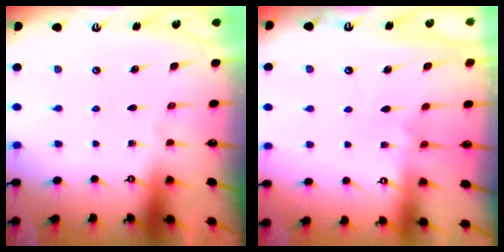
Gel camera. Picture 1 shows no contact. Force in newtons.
{"total": 4.3, "press": 4.3, "slide": 0.1}